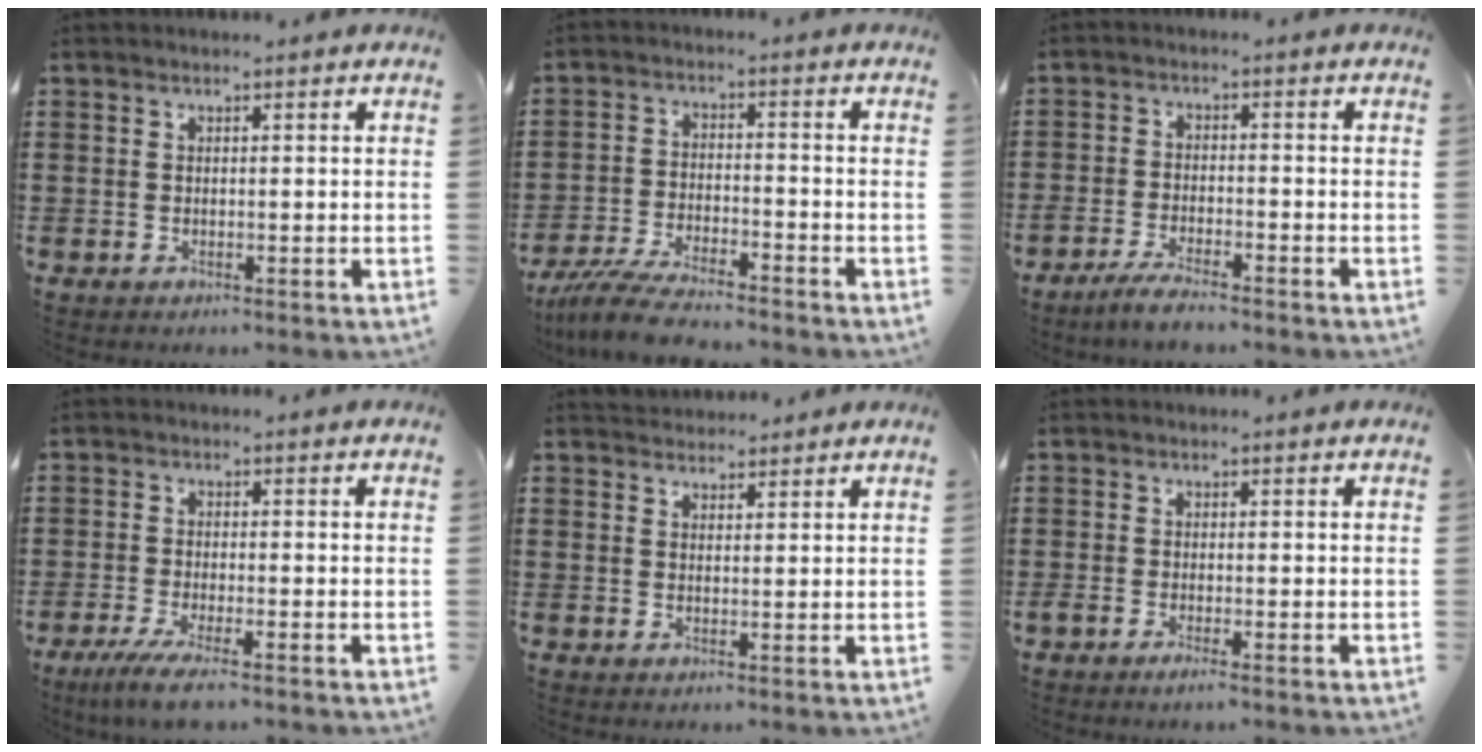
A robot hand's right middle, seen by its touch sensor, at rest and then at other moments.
{"total": 6.6, "force": [-6.0, 0.6, 2.6], "torque": [-0.066, -0.006, -0.118]}
{"total": 3.7, "force": [-3.3, 0.2, 1.5], "torque": [-0.034, 0.001, -0.067]}
{"total": 4.1, "force": [-3.0, 0.2, 2.8], "torque": [-0.066, -0.017, -0.060]}
{"total": 2.2, "force": [2.1, 0.5, -0.4], "torque": [0.001, 0.000, 0.043]}
{"total": 1.1, "force": [-0.6, 0.1, 0.9], "torque": [-0.016, -0.004, -0.010]}